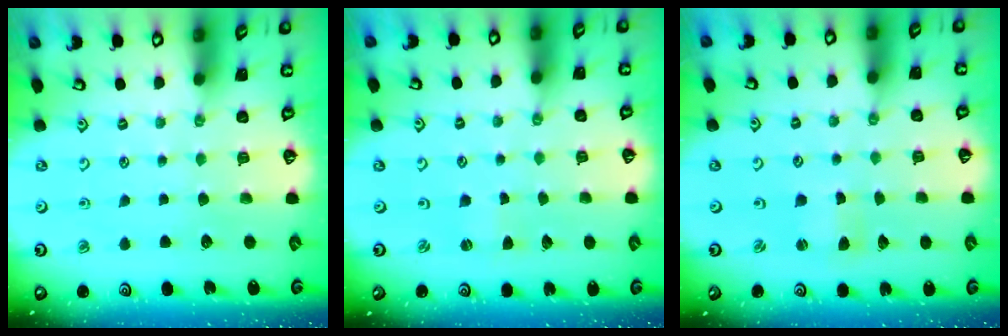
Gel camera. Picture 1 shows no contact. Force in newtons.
{"total": 1.1, "press": 1.1, "slide": 0.3}
{"total": 1.6, "press": 1.5, "slide": 0.4}